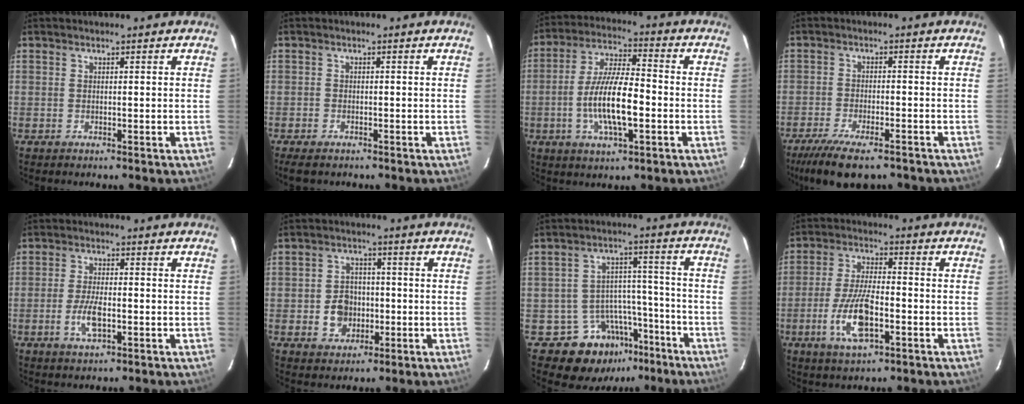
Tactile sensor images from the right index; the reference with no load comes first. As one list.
[{"total": 3.5, "force": [-2.7, 1.4, 1.6], "torque": [-0.041, -0.011, -0.049]}, {"total": 12.1, "force": [-2.9, 3.3, 11.2], "torque": [-0.220, -0.002, -0.054]}, {"total": 12.4, "force": [-9.5, 3.6, 7.0], "torque": [-0.158, -0.034, -0.161]}, {"total": 5.5, "force": [-1.9, 2.0, 4.8], "torque": [-0.102, -0.003, -0.036]}, {"total": 6.3, "force": [-1.6, 5.5, 2.6], "torque": [-0.058, 0.016, -0.020]}, {"total": 11.7, "force": [-7.6, 8.5, 2.6], "torque": [-0.044, 0.049, -0.095]}, {"total": 10.7, "force": [-3.9, 3.5, 9.3], "torque": [-0.194, -0.006, -0.073]}]